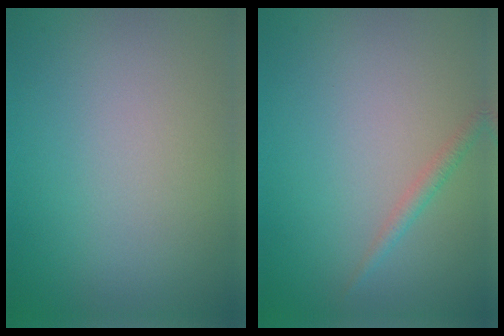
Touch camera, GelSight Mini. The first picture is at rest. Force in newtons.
{"total": 1.2, "press": 1.2, "slide": 0.1}